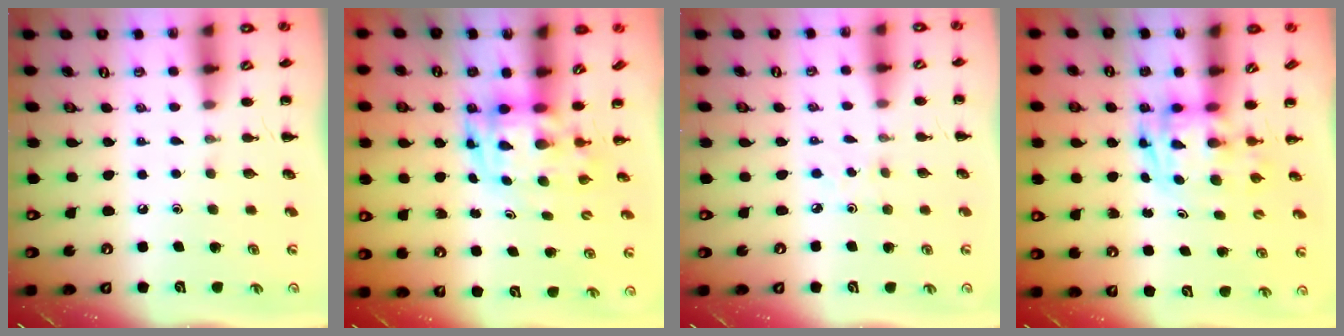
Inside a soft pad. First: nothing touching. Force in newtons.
{"total": 3.5, "press": 3.5, "slide": 0.7}
{"total": 1.5, "press": 1.4, "slide": 0.6}
{"total": 2.8, "press": 2.8, "slide": 0.5}